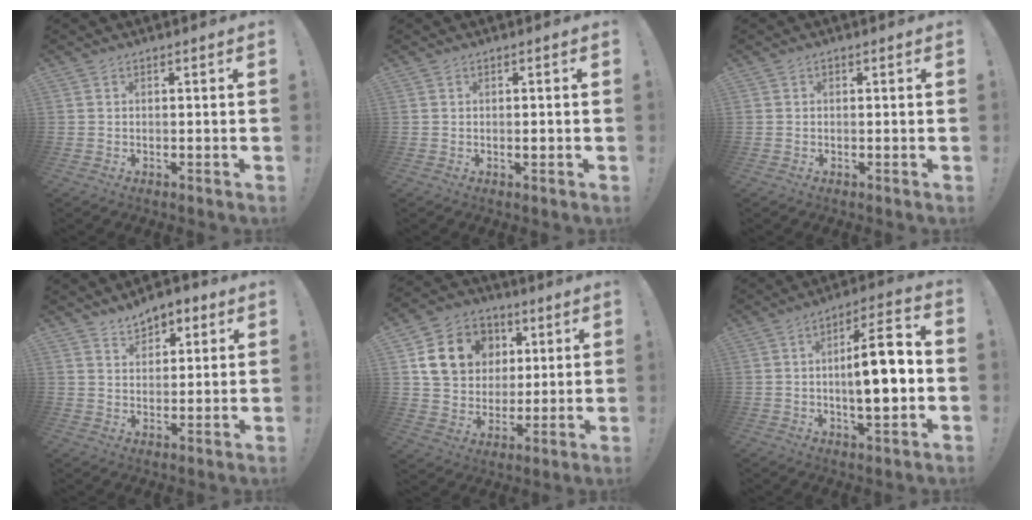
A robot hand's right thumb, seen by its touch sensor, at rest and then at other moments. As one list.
[{"total": 0.7, "force": [0.0, 0.4, 0.5], "torque": [-0.001, -0.002, -0.001]}, {"total": 0.6, "force": [-0.1, 0.6, 0.0], "torque": [-0.004, 0.003, 0.000]}, {"total": 6.1, "force": [4.2, 4.0, 2.0], "torque": [-0.023, -0.020, 0.076]}, {"total": 16.2, "force": [5.6, 13.4, 7.2], "torque": [-0.111, -0.008, 0.127]}, {"total": 13.6, "force": [-1.0, 3.9, 12.9], "torque": [-0.192, 0.002, -0.025]}]